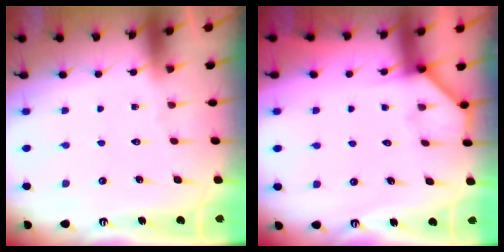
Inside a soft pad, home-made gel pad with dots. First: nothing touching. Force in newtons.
{"total": 2.9, "press": 2.9, "slide": 0.5}